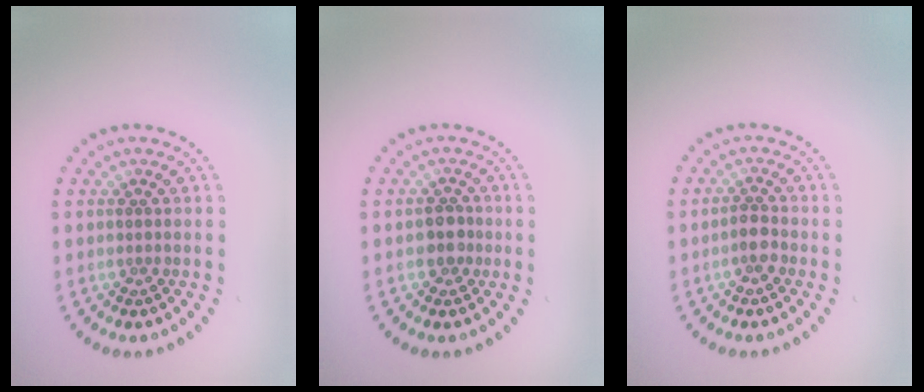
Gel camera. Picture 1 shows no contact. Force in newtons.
{"total": 1.8, "press": 1.7, "slide": 0.7}
{"total": 1.8, "press": 1.5, "slide": 0.9}